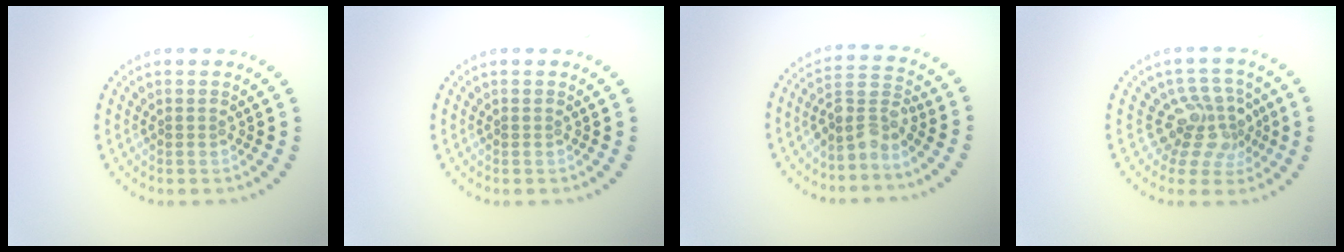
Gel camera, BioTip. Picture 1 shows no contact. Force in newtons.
{"total": 0.0}
{"total": 3.1, "press": 2.6, "slide": 1.8}
{"total": 3.8, "press": 3.1, "slide": 2.2}